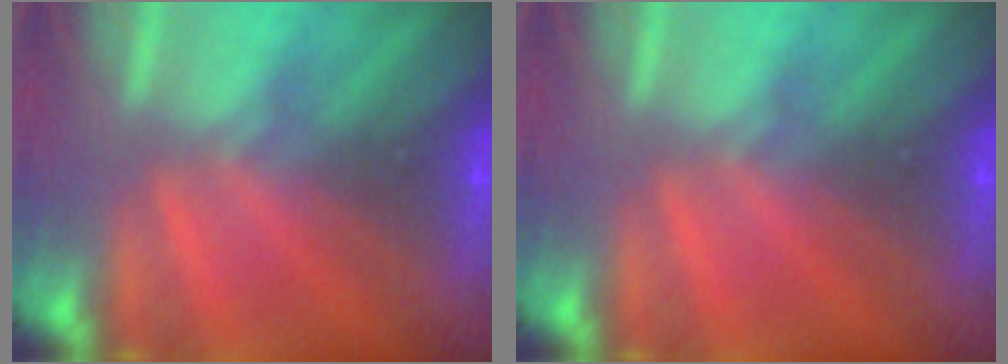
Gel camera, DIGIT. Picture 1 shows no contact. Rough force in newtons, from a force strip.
{"total": 0.0}